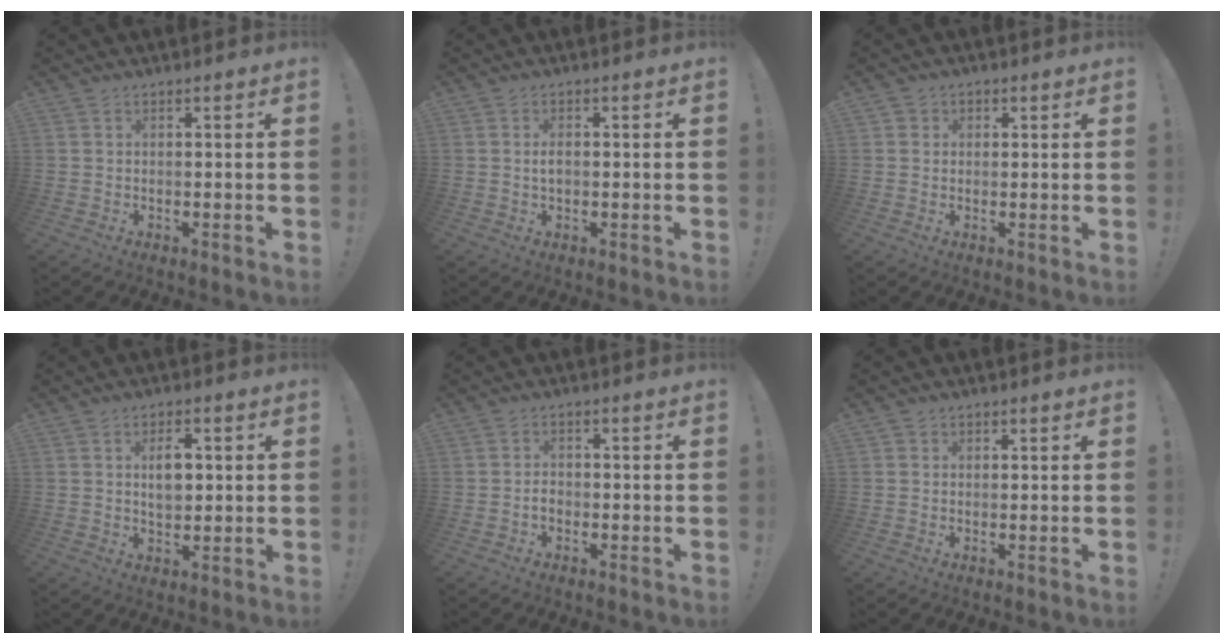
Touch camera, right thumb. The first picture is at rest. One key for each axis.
{"total": 1.7, "fx": -0.3, "fy": 1.0, "fz": 1.4, "tx": -0.023, "ty": 0.002, "tz": -0.006}
{"total": 2.1, "fx": 0.2, "fy": 2.0, "fz": 0.5, "tx": -0.005, "ty": 0.004, "tz": 0.003}
{"total": 6.5, "fx": 1.0, "fy": 4.4, "fz": 4.7, "tx": -0.069, "ty": 0.005, "tz": 0.016}
{"total": 2.3, "fx": -1.2, "fy": 1.6, "fz": 1.1, "tx": -0.013, "ty": 0.006, "tz": -0.022}
{"total": 1.1, "fx": 0.1, "fy": 1.1, "fz": 0.3, "tx": 0.001, "ty": 0.001, "tz": -0.001}